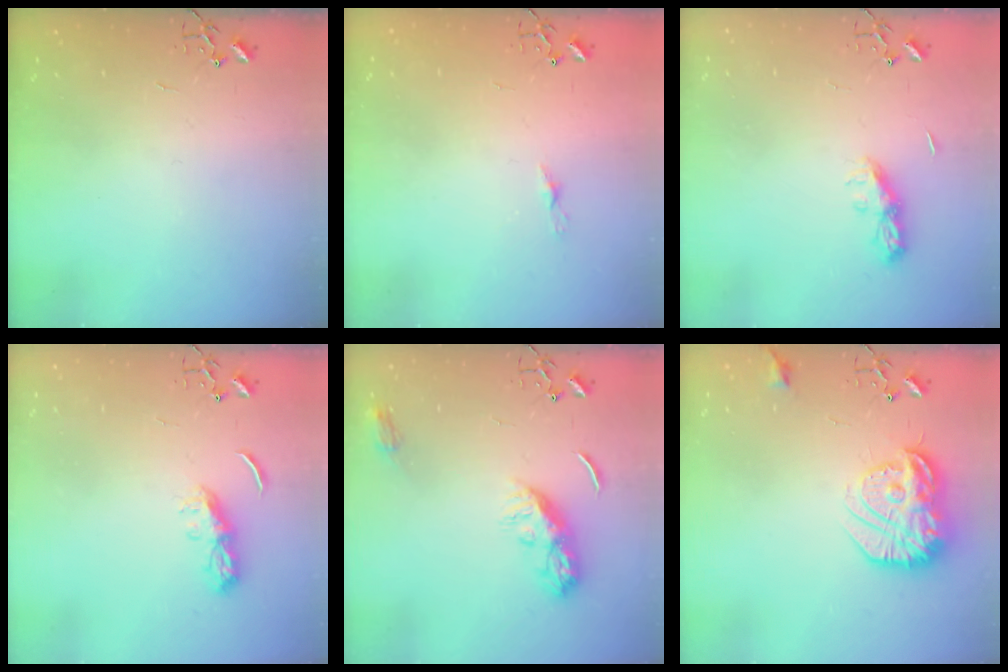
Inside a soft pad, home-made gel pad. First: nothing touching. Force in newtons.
{"total": 3.8, "press": 3.7, "slide": 0.3}
{"total": 7.8, "press": 7.8, "slide": 0.4}
{"total": 6.5, "press": 6.4, "slide": 0.6}
{"total": 10.4, "press": 10.4, "slide": 0.2}
{"total": 17.6, "press": 17.6, "slide": 1.3}